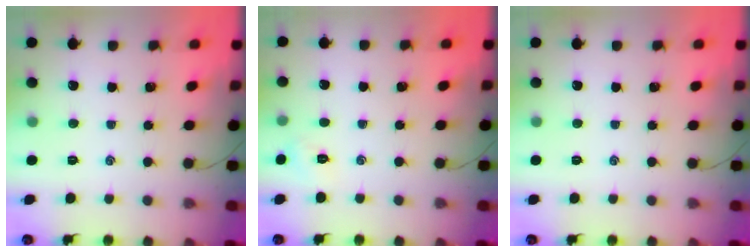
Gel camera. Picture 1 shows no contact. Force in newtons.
{"total": 2.5, "press": 2.4, "slide": 0.7}
{"total": 0.0}